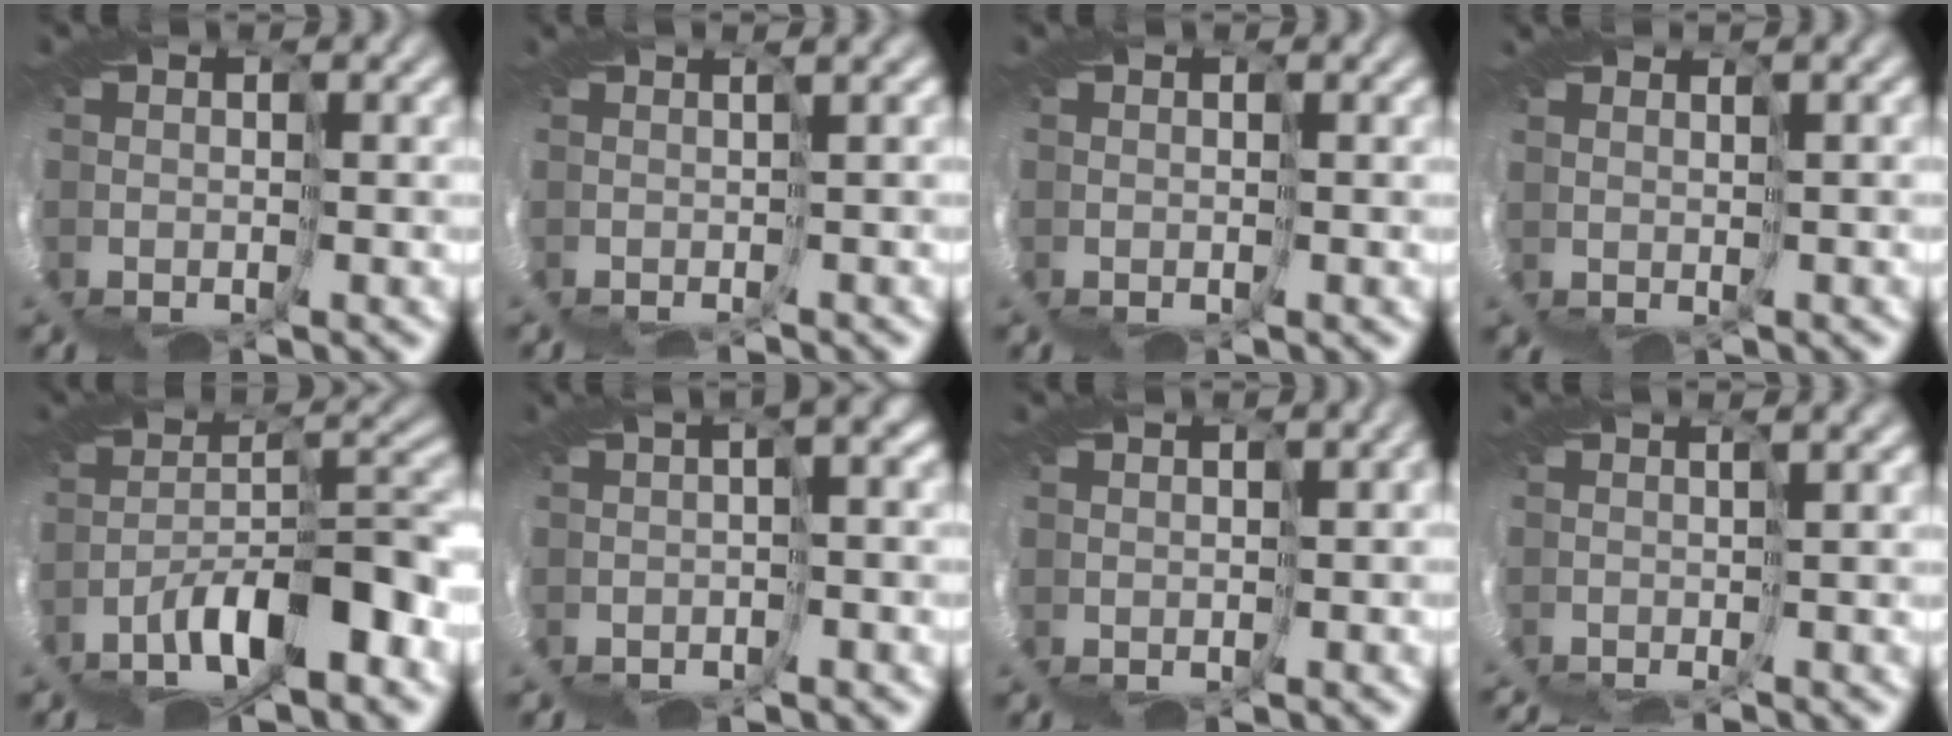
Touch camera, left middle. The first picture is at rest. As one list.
[{"total": 4.9, "force": [-1.9, -3.7, -2.5], "torque": [0.036, -0.007, -0.008]}, {"total": 0.0}, {"total": 0.8, "force": [0.5, -0.4, -0.5], "torque": [0.007, -0.012, 0.020]}, {"total": 4.9, "force": [-3.7, -1.2, 3.0], "torque": [-0.056, 0.008, -0.064]}, {"total": 2.9, "force": [-1.8, -2.2, -0.4], "torque": [0.000, -0.006, -0.007]}, {"total": 1.0, "force": [-0.4, 0.3, 0.9], "torque": [-0.014, 0.003, 0.006]}, {"total": 5.7, "force": [-4.1, -3.1, -2.4], "torque": [0.023, -0.016, -0.037]}]